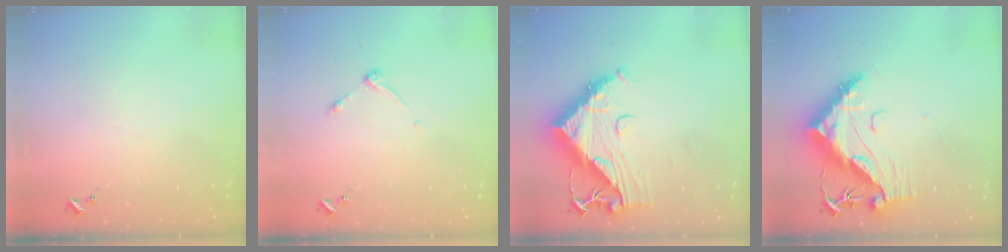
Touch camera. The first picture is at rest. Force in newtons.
{"total": 4.5, "press": 4.4, "slide": 0.6}
{"total": 14.5, "press": 14.4, "slide": 1.6}
{"total": 16.5, "press": 16.4, "slide": 1.3}